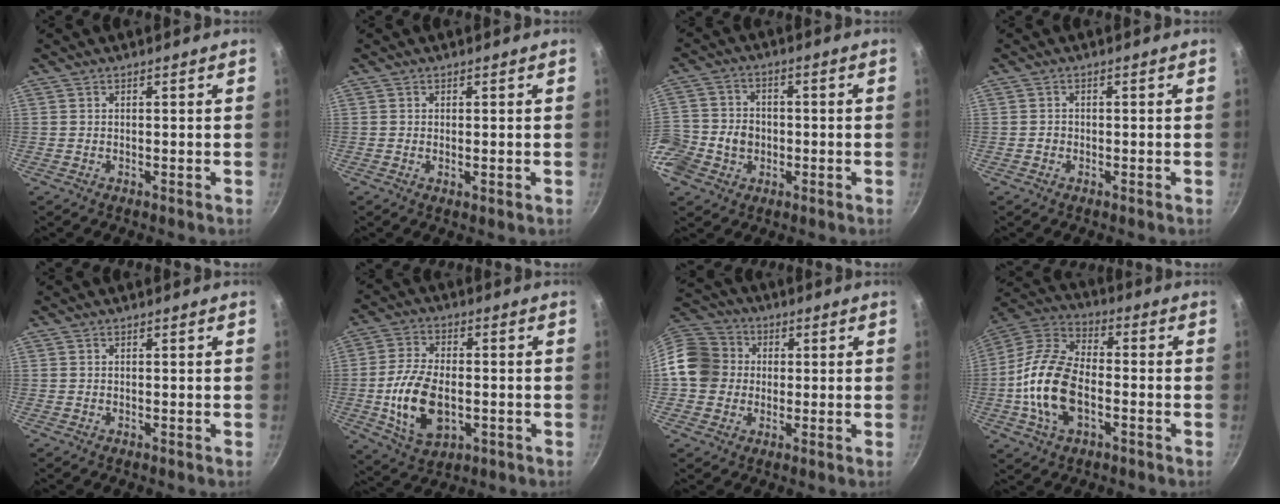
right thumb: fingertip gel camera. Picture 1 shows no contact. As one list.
[{"total": 1.2, "force": [0.0, 0.4, 1.1], "torque": [-0.019, -0.003, -0.002]}, {"total": 13.3, "force": [-3.5, 11.3, 6.1], "torque": [-0.127, 0.032, -0.071]}, {"total": 0.8, "force": [-0.3, 0.8, 0.2], "torque": [-0.001, 0.003, -0.006]}, {"total": 0.0}, {"total": 13.6, "force": [-2.3, 8.0, 10.7], "torque": [-0.195, 0.012, -0.036]}, {"total": 13.0, "force": [0.4, 11.7, 5.7], "torque": [-0.087, 0.031, -0.009]}, {"total": 16.4, "force": [-3.4, 9.5, 13.0], "torque": [-0.238, 0.037, -0.079]}]